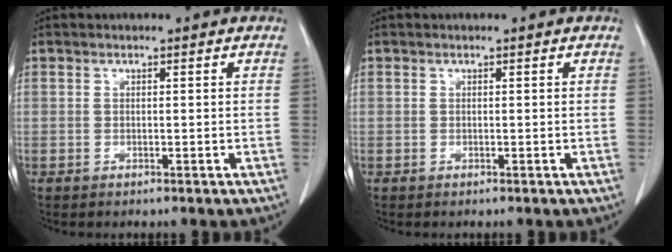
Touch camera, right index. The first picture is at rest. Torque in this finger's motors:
{"motor_torque": [0.00, 0.00, 0.00, 0.00]}